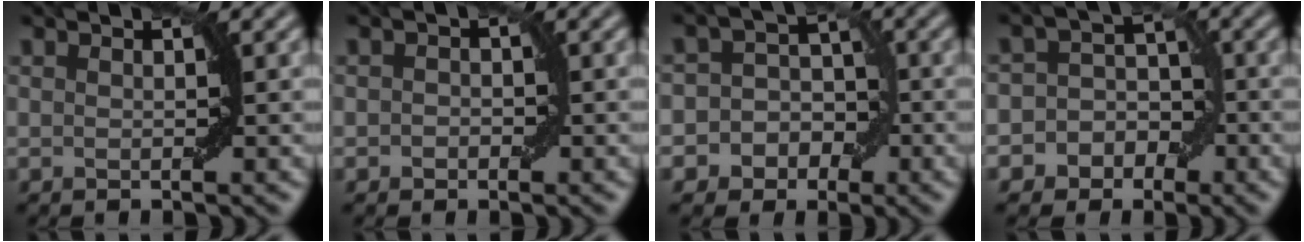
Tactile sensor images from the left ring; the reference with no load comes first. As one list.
[{"total": 1.1, "force": [-0.3, 0.9, 0.5], "torque": [-0.004, 0.000, -0.007]}, {"total": 6.1, "force": [-2.0, 5.5, 1.5], "torque": [-0.004, 0.022, -0.056]}, {"total": 6.0, "force": [-2.3, 5.4, 1.2], "torque": [0.001, 0.023, -0.061]}]